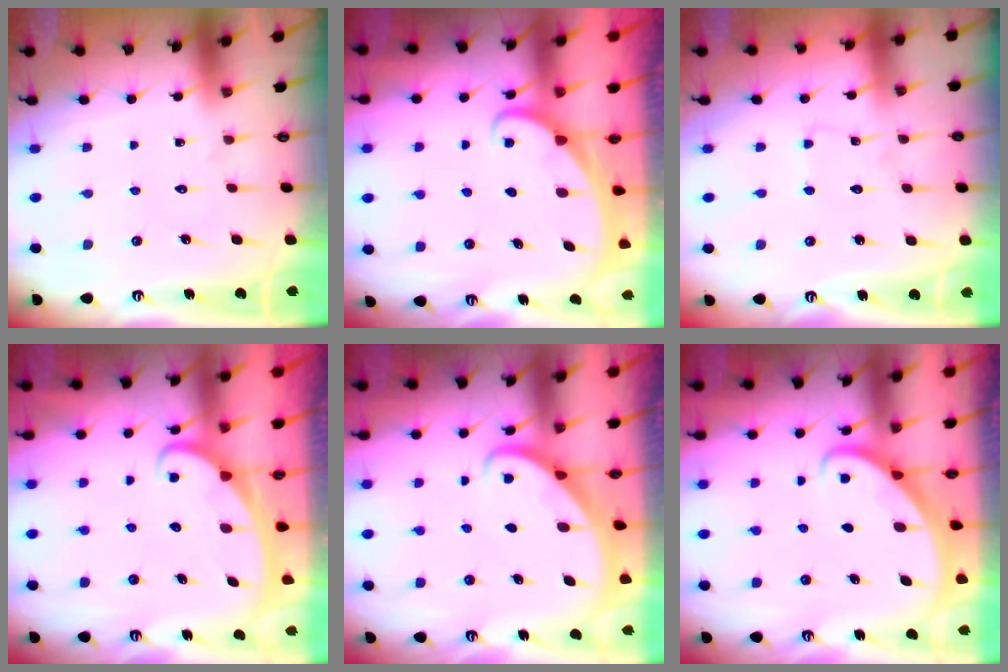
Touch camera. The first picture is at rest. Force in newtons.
{"total": 1.8, "press": 1.8, "slide": 0.1}
{"total": 1.8, "press": 1.8, "slide": 0.1}
{"total": 2.5, "press": 2.5, "slide": 0.3}
{"total": 2.7, "press": 2.7, "slide": 0.2}
{"total": 2.9, "press": 2.9, "slide": 0.2}